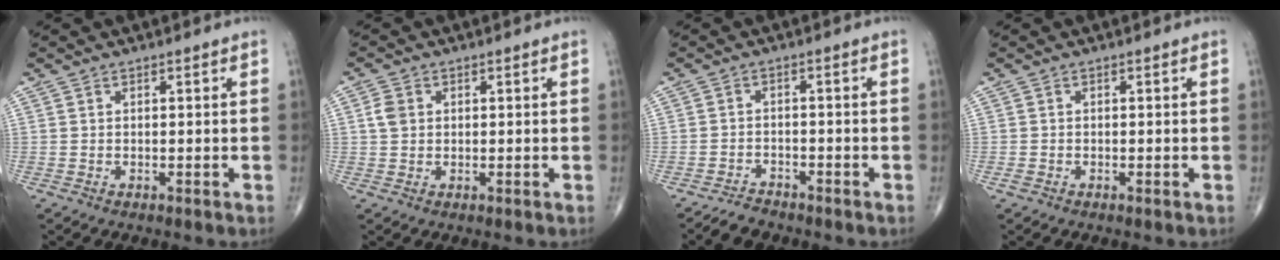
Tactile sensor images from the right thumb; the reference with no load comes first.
{"total": 2.9, "force": [0.6, 2.3, 1.6], "torque": [-0.028, 0.004, 0.011]}
{"total": 3.2, "force": [-3.0, 1.1, 0.5], "torque": [-0.017, 0.008, -0.055]}
{"total": 1.0, "force": [-0.6, 0.6, 0.6], "torque": [-0.015, 0.002, -0.011]}